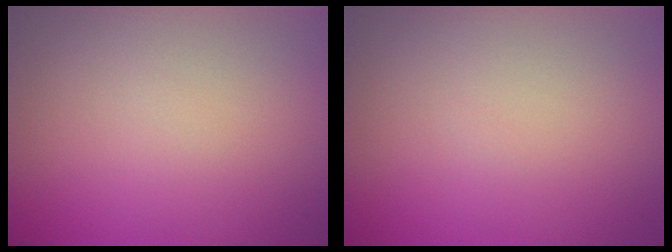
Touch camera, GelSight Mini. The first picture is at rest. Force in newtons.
{"total": 0.0}